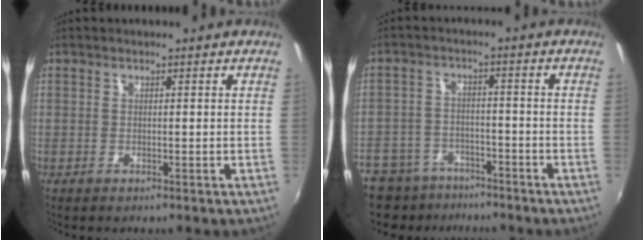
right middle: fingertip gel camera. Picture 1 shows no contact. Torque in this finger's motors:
{"motor_torque": [0.36, -0.28, 0.40, 0.17]}